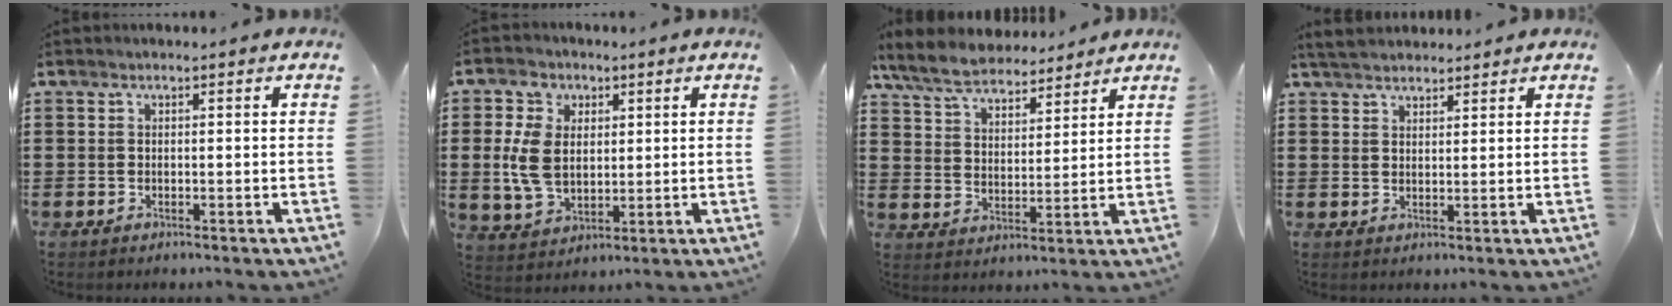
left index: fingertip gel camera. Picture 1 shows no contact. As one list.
[{"total": 7.7, "force": [1.0, 5.7, 5.0], "torque": [-0.129, 0.005, 0.012]}, {"total": 7.1, "force": [6.4, 2.0, 2.3], "torque": [-0.072, -0.019, 0.117]}, {"total": 3.4, "force": [3.2, 0.9, 0.8], "torque": [-0.024, 0.000, 0.061]}]